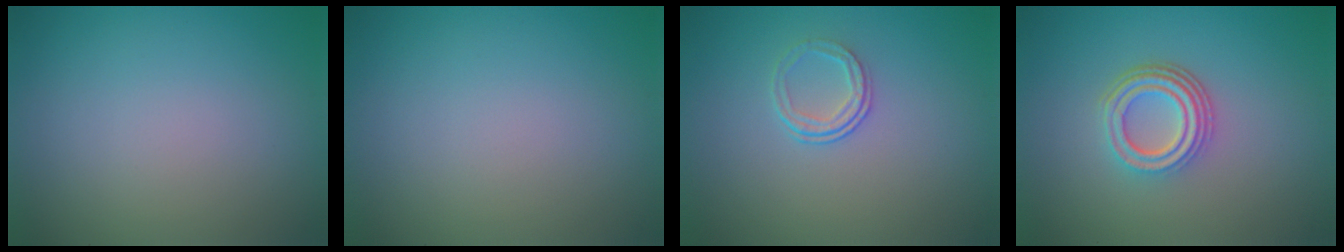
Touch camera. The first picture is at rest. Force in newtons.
{"total": 0.0}
{"total": 1.7, "press": 1.1, "slide": 1.4}
{"total": 4.4, "press": 3.3, "slide": 2.9}